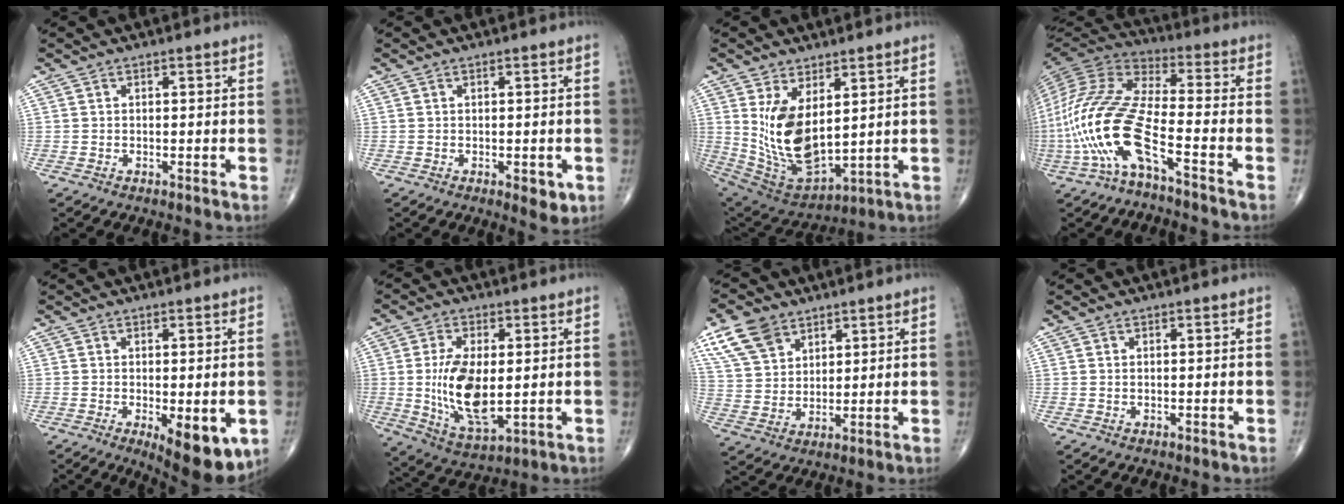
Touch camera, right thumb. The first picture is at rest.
{"total": 3.4, "force": [-0.9, 1.6, 2.9], "torque": [-0.026, -0.007, -0.006]}
{"total": 14.6, "force": [3.3, 7.5, 12.1], "torque": [-0.213, -0.028, 0.091]}
{"total": 18.1, "force": [-7.4, 5.2, 15.6], "torque": [-0.360, 0.053, -0.145]}
{"total": 10.7, "force": [-3.5, 4.1, 9.2], "torque": [-0.113, -0.019, -0.041]}
{"total": 13.8, "force": [0.2, 6.9, 11.9], "torque": [-0.216, -0.020, 0.017]}
{"total": 10.0, "force": [6.0, 6.5, 4.8], "torque": [-0.080, -0.016, 0.123]}
{"total": 0.0}